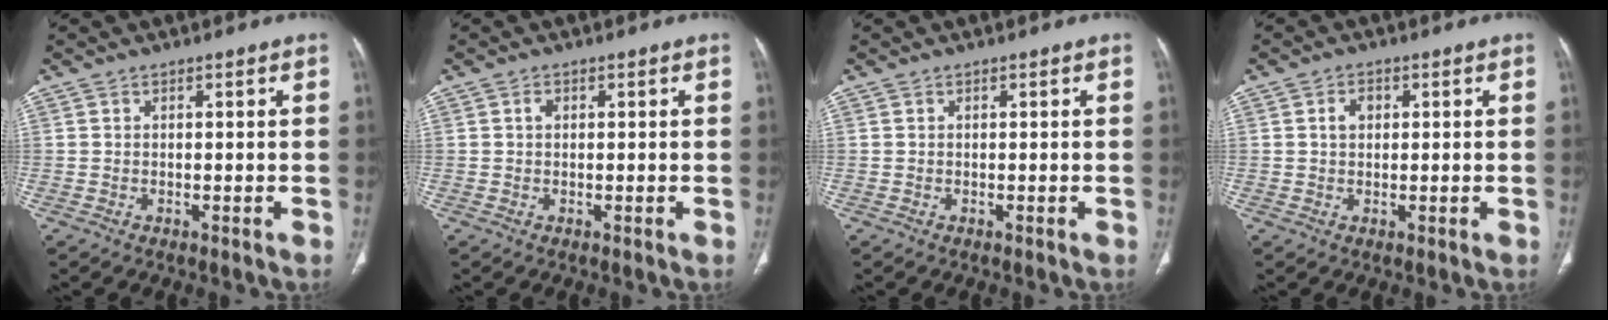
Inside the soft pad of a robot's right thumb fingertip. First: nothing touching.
{"total": 0.9, "force": [0.2, 0.7, 0.6], "torque": [-0.010, 0.002, 0.003]}
{"total": 0.0}
{"total": 2.5, "force": [0.6, 1.9, 1.6], "torque": [-0.020, 0.007, 0.009]}